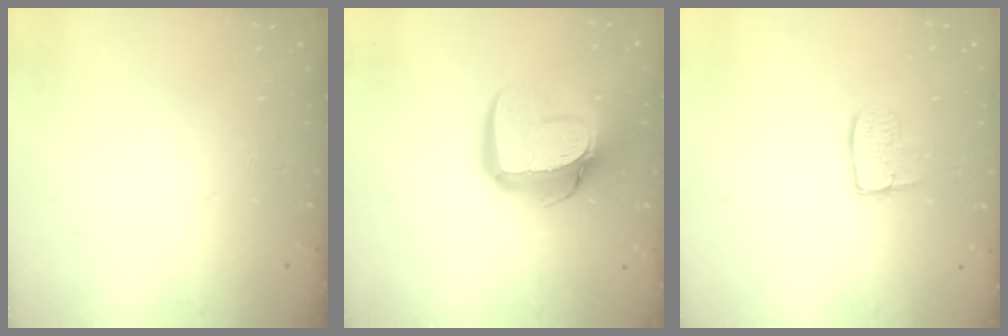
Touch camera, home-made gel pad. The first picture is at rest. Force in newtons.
{"total": 14.9, "press": 14.9, "slide": 1.4}
{"total": 6.2, "press": 6.2, "slide": 0.4}